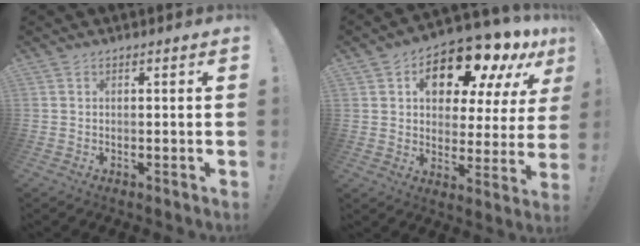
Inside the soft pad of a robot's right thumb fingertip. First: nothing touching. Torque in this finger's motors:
{"motor_torque": [0.47, 2.46, 1.45, 0.23, 0.07]}